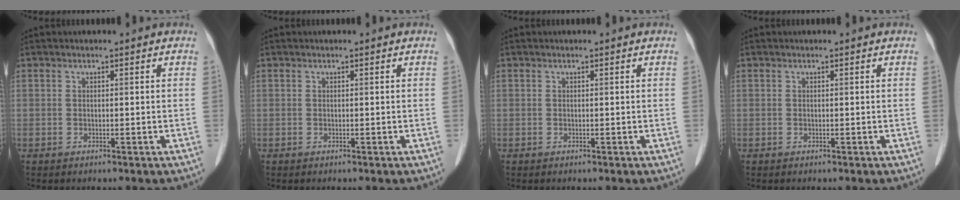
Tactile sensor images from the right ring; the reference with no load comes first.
{"total": 0.0}
{"total": 0.0}
{"total": 0.0}